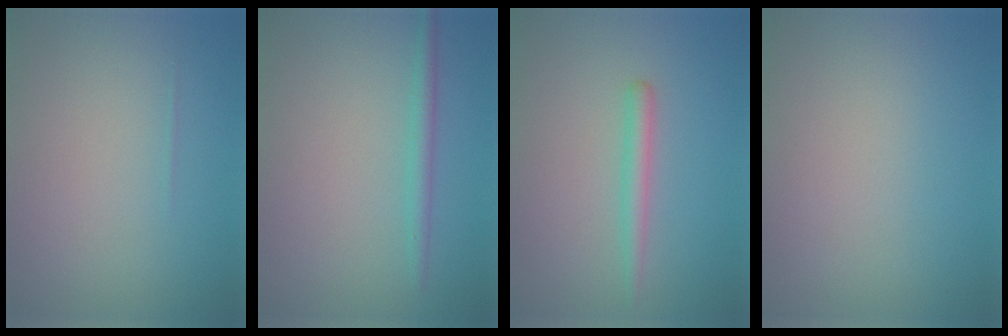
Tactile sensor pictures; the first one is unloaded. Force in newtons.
{"total": 1.6, "press": 1.6, "slide": 0.1}
{"total": 1.7, "press": 1.7, "slide": 0.2}
{"total": 0.0}